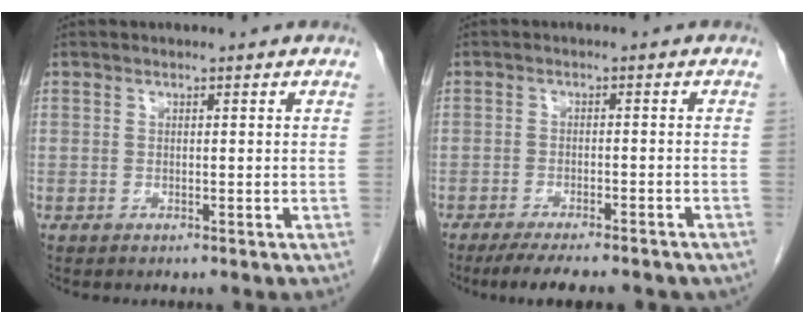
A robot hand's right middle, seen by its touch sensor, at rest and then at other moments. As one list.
[{"total": 11.0, "force": [-9.2, 2.2, 5.6], "torque": [-0.072, -0.008, -0.123]}]